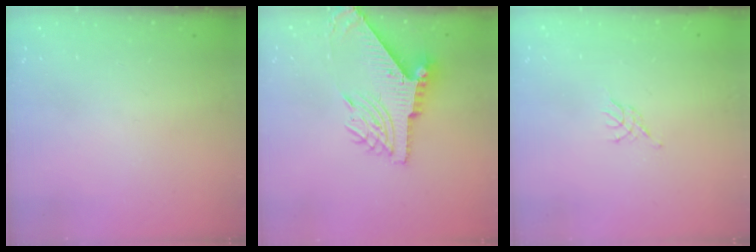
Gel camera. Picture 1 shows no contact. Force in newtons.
{"total": 12.0, "press": 11.9, "slide": 1.4}
{"total": 2.3, "press": 2.2, "slide": 0.5}